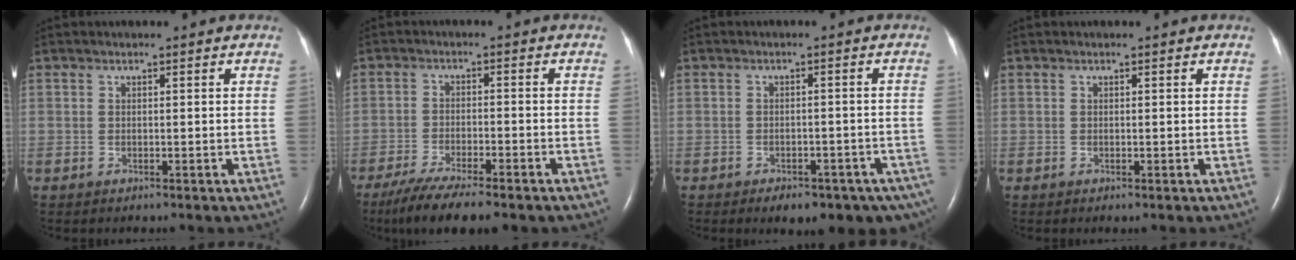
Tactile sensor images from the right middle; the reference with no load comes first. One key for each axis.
{"total": 9.9, "fx": -7.7, "fy": 1.3, "fz": 6.1, "tx": -0.105, "ty": -0.024, "tz": -0.121}
{"total": 11.4, "fx": -7.7, "fy": 5.9, "fz": 6.0, "tx": -0.079, "ty": 0.000, "tz": -0.087}
{"total": 0.0}